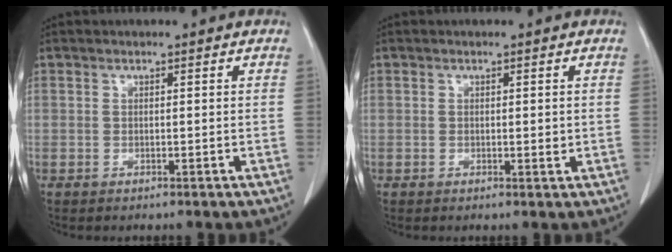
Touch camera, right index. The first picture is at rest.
{"total": 1.0, "force": [-0.1, 0.2, 1.0], "torque": [-0.014, -0.003, 0.000]}